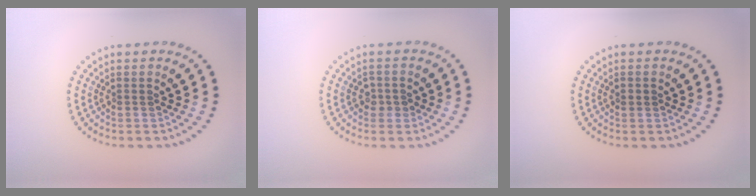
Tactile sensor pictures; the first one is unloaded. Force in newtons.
{"total": 1.3, "press": 1.3, "slide": 0.4}
{"total": 0.9, "press": 0.9, "slide": 0.0}